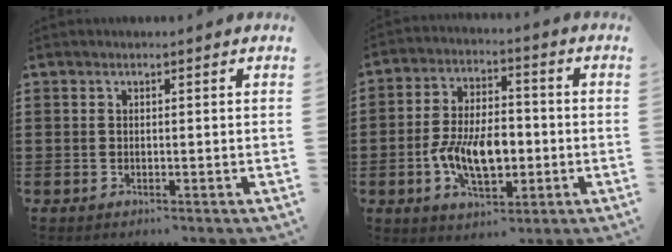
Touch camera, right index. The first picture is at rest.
{"total": 9.3, "force": [-2.1, 5.1, 7.5], "torque": [-0.147, -0.001, -0.046]}